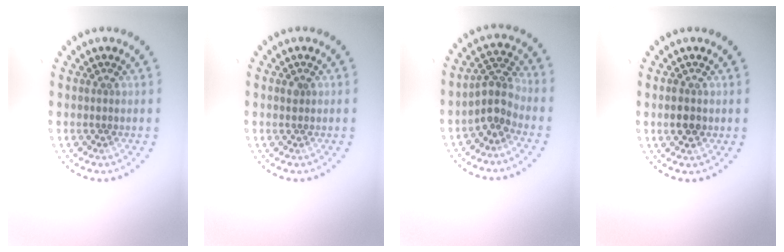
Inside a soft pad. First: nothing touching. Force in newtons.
{"total": 0.6, "press": 0.4, "slide": 0.4}
{"total": 2.9, "press": 2.3, "slide": 1.8}
{"total": 1.7, "press": 1.7, "slide": 0.1}